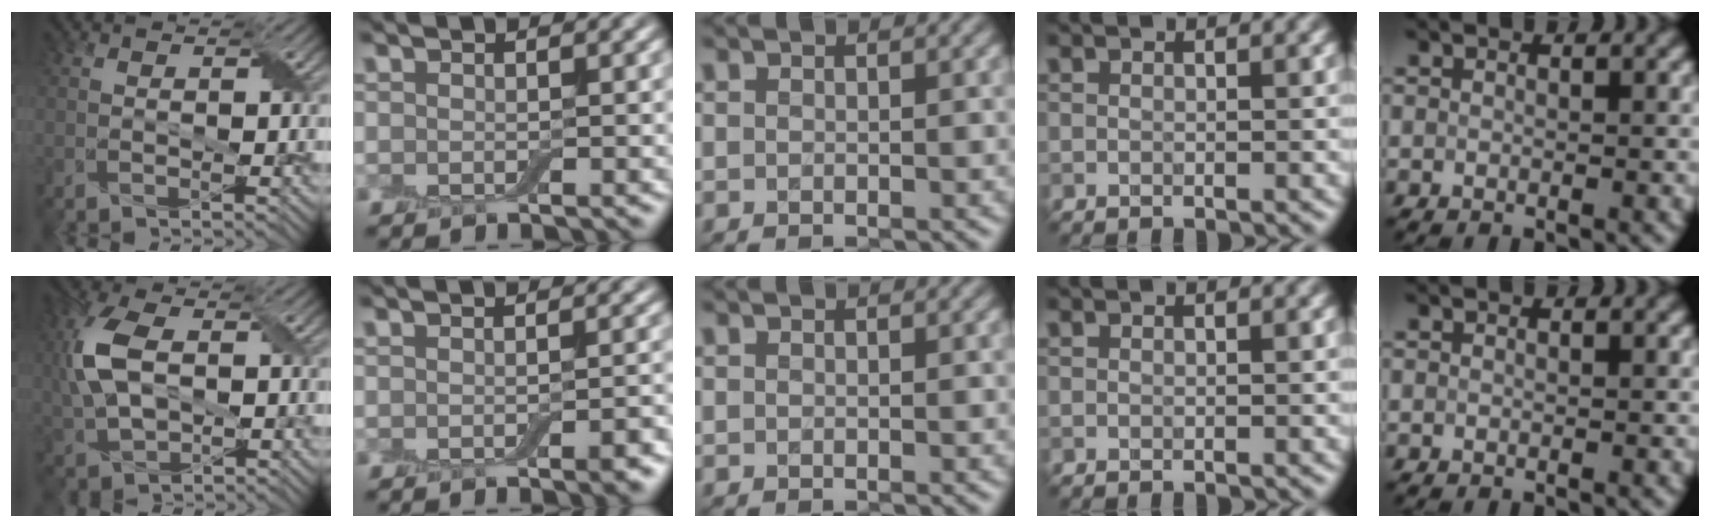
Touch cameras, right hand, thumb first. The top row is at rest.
{"thumb": {"total": 9.2, "force": [0.8, 5.5, 7.4], "torque": [-0.202, 0.010, 0.015]}, "index": {"total": 1.8, "force": [-0.8, 0.5, 1.6], "torque": [-0.018, 0.000, -0.008]}}